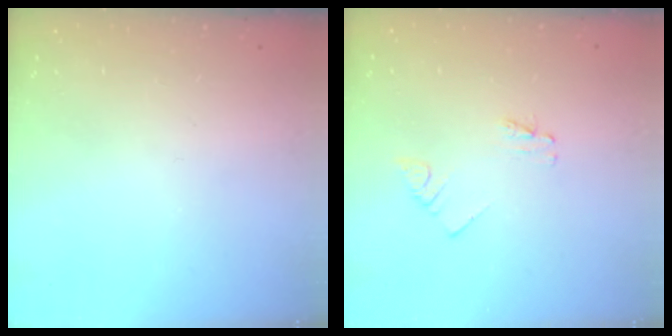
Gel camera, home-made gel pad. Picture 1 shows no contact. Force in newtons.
{"total": 1.6, "press": 1.6, "slide": 0.2}